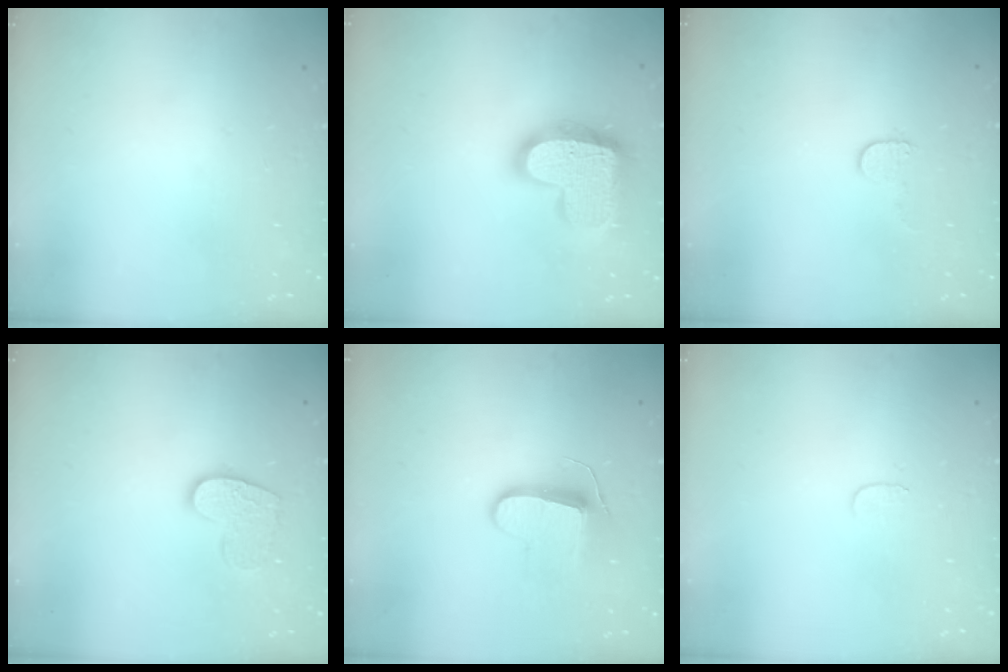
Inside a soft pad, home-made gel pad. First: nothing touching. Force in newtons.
{"total": 19.5, "press": 19.5, "slide": 1.4}
{"total": 5.0, "press": 4.9, "slide": 0.5}
{"total": 11.3, "press": 11.2, "slide": 0.7}
{"total": 9.8, "press": 9.8, "slide": 0.2}
{"total": 3.0, "press": 3.0, "slide": 0.3}